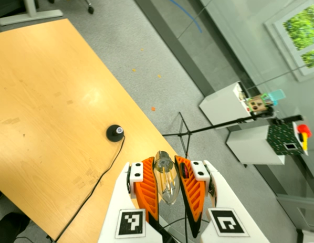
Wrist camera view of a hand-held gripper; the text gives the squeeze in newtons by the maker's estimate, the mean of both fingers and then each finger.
{"total": 23.9, "left": 24.8, "right": 22.9}